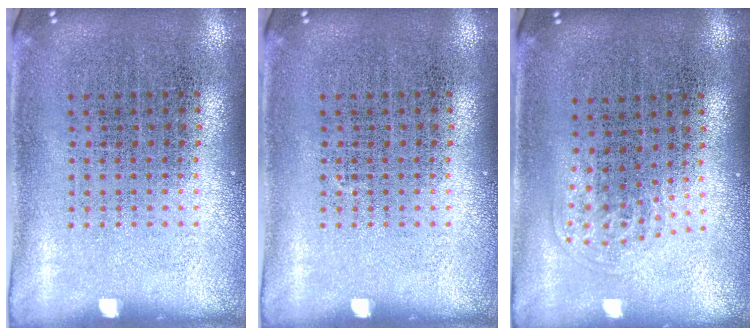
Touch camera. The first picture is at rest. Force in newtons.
{"total": 0.0}
{"total": 0.9, "press": 0.6, "slide": 0.7}